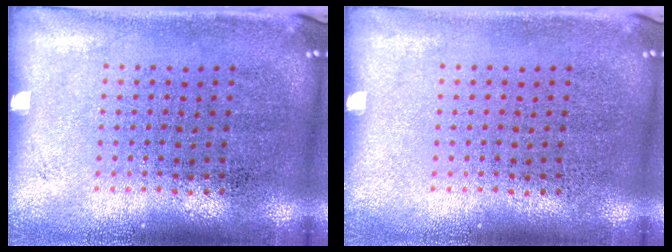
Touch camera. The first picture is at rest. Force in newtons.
{"total": 0.0}